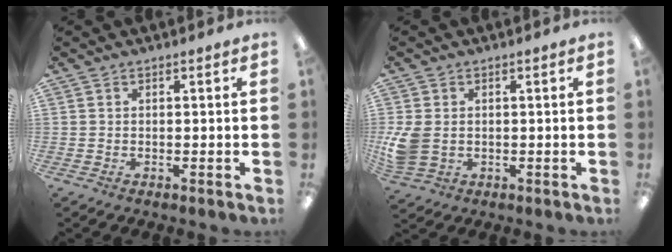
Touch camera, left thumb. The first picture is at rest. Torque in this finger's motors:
{"motor_torque": [-0.03, 0.23, 0.24, -0.21, 0.07]}